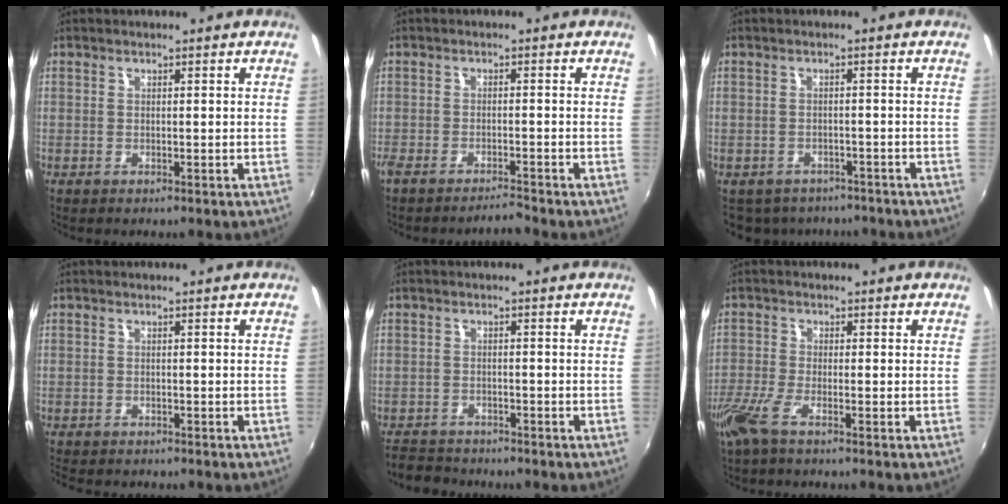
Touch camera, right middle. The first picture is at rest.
{"total": 3.0, "force": [-2.9, -0.3, 0.6], "torque": [-0.023, -0.007, -0.058]}
{"total": 7.6, "force": [-6.1, 4.1, 2.1], "torque": [-0.050, -0.007, -0.077]}
{"total": 3.2, "force": [-2.9, 0.8, 1.1], "torque": [-0.030, -0.017, -0.046]}
{"total": 5.1, "force": [-4.8, 1.7, 0.7], "torque": [-0.034, -0.005, -0.084]}
{"total": 5.8, "force": [-3.9, 1.1, 4.2], "torque": [-0.104, -0.018, -0.079]}